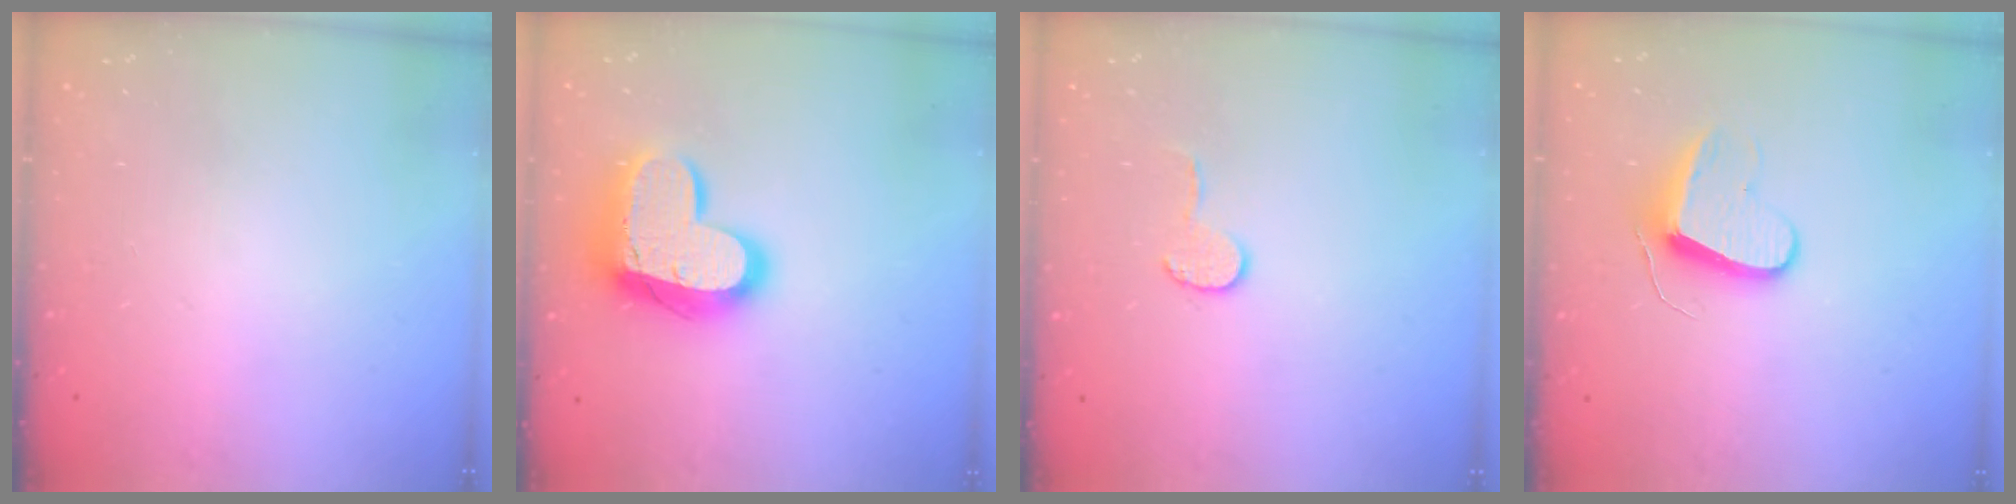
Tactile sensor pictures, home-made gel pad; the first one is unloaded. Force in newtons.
{"total": 17.8, "press": 17.8, "slide": 1.3}
{"total": 6.4, "press": 6.4, "slide": 0.6}
{"total": 9.4, "press": 9.4, "slide": 0.9}